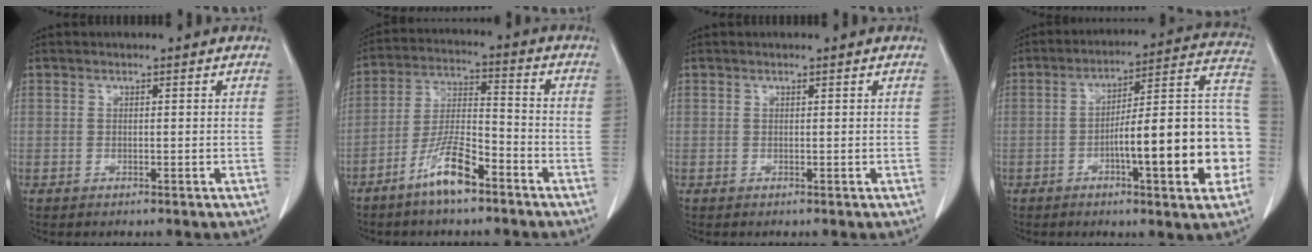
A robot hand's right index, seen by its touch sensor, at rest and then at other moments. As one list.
[{"total": 9.3, "force": [-6.1, 1.9, 6.8], "torque": [-0.139, -0.007, -0.119]}, {"total": 0.0}, {"total": 19.4, "force": [-4.6, 2.7, 18.7], "torque": [-0.199, 0.033, -0.059]}]